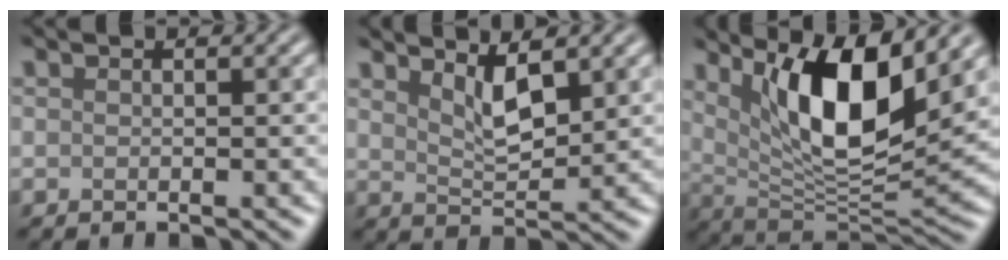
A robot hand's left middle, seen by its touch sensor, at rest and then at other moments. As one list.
[{"total": 3.3, "force": [2.1, 0.9, 2.4], "torque": [-0.046, -0.009, 0.039]}, {"total": 10.1, "force": [4.4, 3.1, 8.5], "torque": [-0.135, -0.021, 0.083]}]